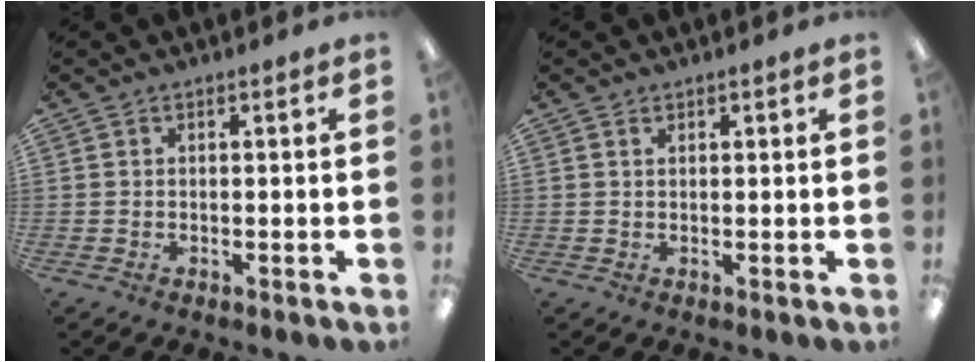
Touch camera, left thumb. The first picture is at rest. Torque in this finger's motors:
{"motor_torque": [0.11, -0.07, -0.30, 0.10, -0.01]}